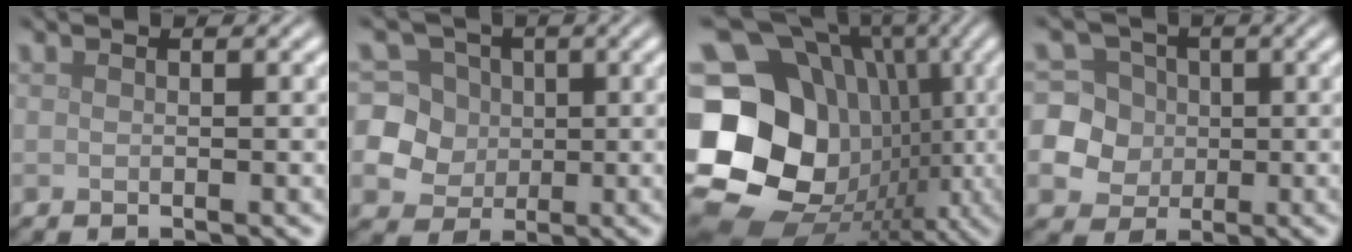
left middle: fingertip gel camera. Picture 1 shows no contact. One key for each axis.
{"total": 8.4, "fx": 0.7, "fy": 7.9, "fz": 2.8, "tx": -0.074, "ty": 0.034, "tz": 0.006}
{"total": 21.3, "fx": -1.6, "fy": 18.6, "fz": 10.4, "tx": -0.205, "ty": -0.018, "tz": -0.052}
{"total": 9.0, "fx": 0.0, "fy": 8.6, "fz": 2.7, "tx": -0.073, "ty": 0.023, "tz": -0.002}